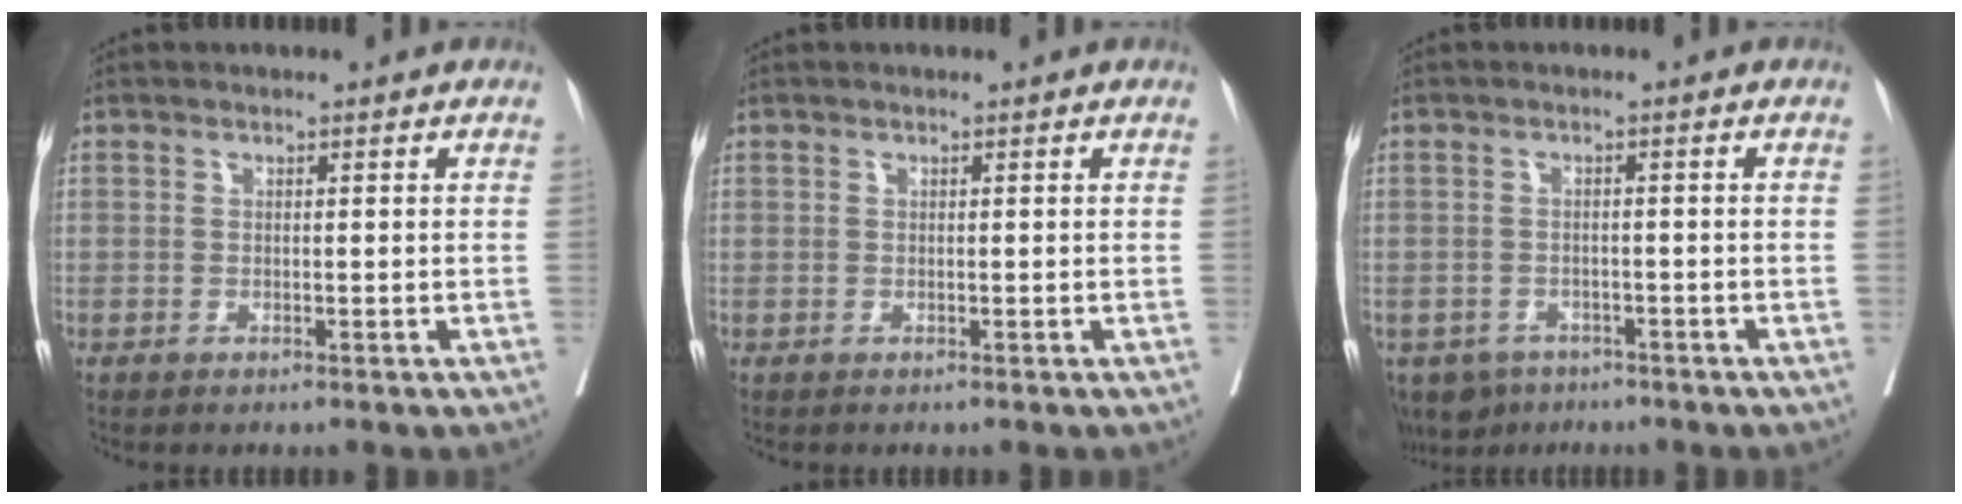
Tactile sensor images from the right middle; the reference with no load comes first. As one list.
[{"total": 0.0}, {"total": 5.3, "force": [-3.8, 3.5, 1.3], "torque": [-0.017, 0.000, -0.056]}]